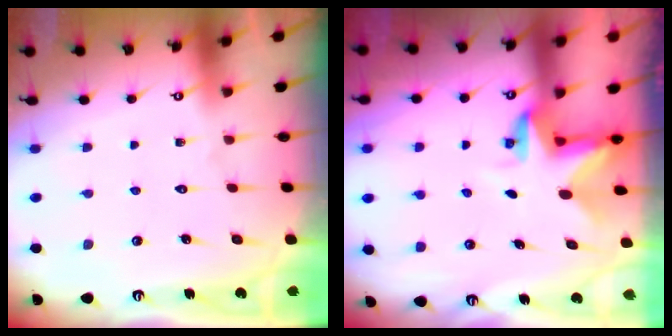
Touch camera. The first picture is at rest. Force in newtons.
{"total": 3.2, "press": 3.2, "slide": 0.2}